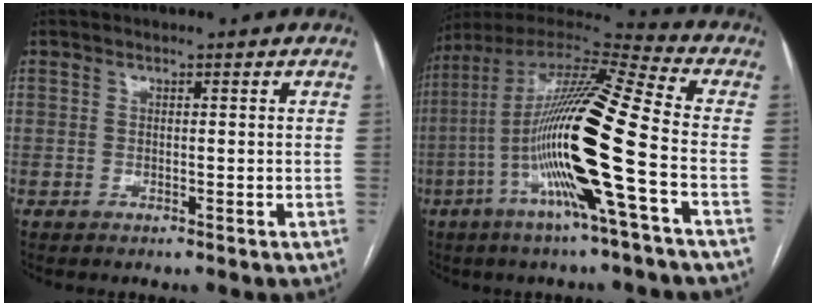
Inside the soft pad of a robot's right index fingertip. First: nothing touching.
{"total": 20.8, "force": [-5.1, 0.0, 20.1], "torque": [-0.397, -0.012, -0.110]}